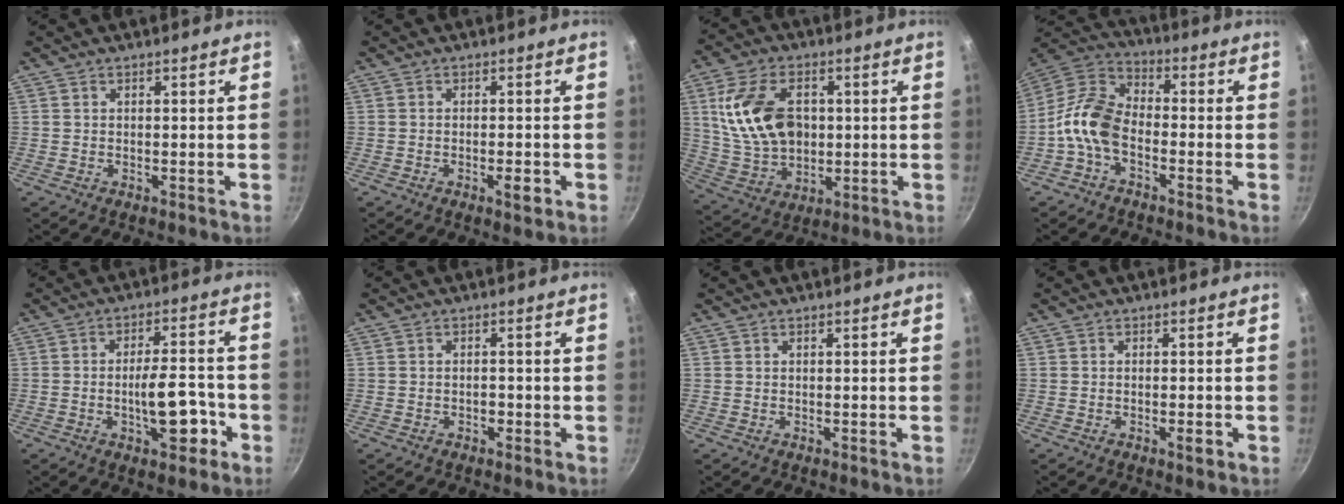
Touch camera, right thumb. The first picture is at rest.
{"total": 2.7, "force": [-1.1, 0.8, 2.4], "torque": [-0.038, 0.006, -0.015]}
{"total": 16.7, "force": [2.6, 11.2, 12.1], "torque": [-0.208, -0.001, 0.058]}
{"total": 10.2, "force": [-3.8, 6.2, 7.3], "torque": [-0.133, 0.052, -0.093]}
{"total": 9.9, "force": [-3.5, 4.1, 8.3], "torque": [-0.098, 0.029, -0.050]}
{"total": 1.4, "force": [-0.6, 0.9, 0.9], "torque": [-0.012, 0.008, -0.008]}
{"total": 0.0}
{"total": 1.8, "force": [-0.7, 0.5, 1.6], "torque": [-0.028, 0.003, -0.011]}